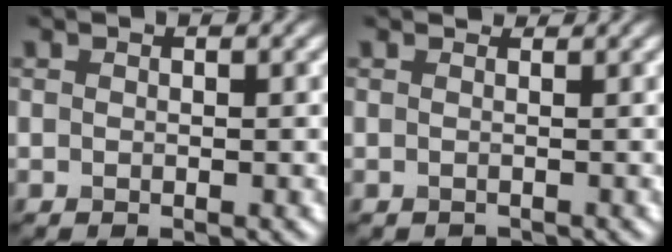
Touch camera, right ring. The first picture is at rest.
{"total": 0.8, "force": [0.0, 0.8, -0.1], "torque": [0.003, -0.008, -0.003]}